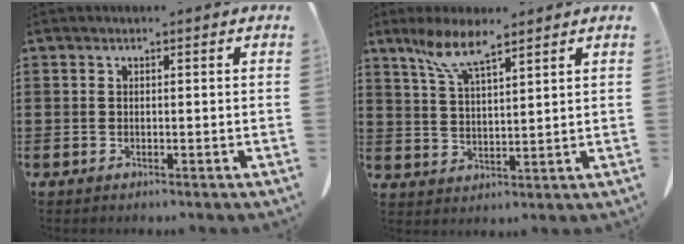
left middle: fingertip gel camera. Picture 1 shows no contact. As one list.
[{"total": 7.0, "force": [5.2, 1.1, 4.6], "torque": [-0.106, -0.008, 0.093]}]